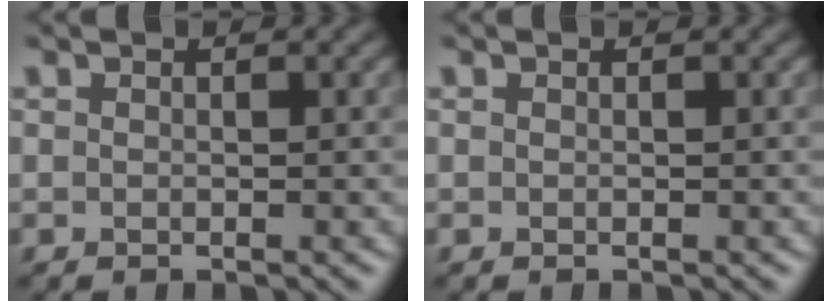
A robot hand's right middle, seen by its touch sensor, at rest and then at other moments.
{"total": 0.0}